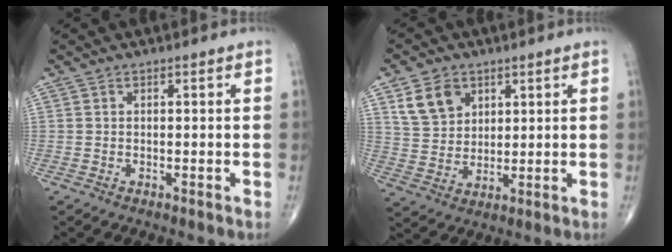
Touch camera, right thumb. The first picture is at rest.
{"total": 8.3, "force": [4.0, 6.1, 3.9], "torque": [-0.051, -0.017, 0.082]}